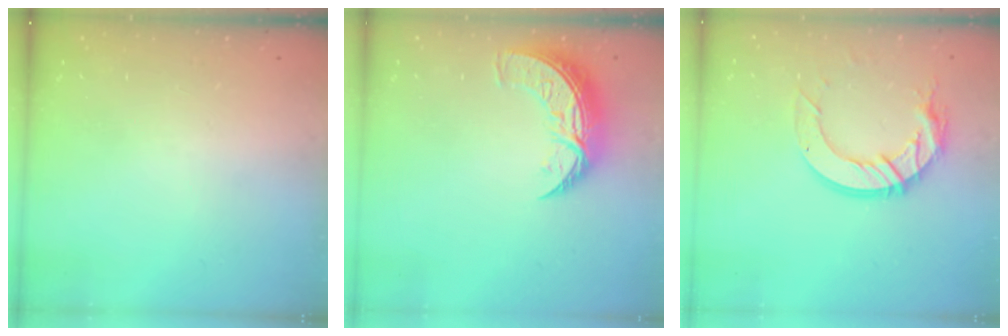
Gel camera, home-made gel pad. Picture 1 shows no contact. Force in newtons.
{"total": 9.7, "press": 9.7, "slide": 0.8}
{"total": 13.6, "press": 13.6, "slide": 1.2}